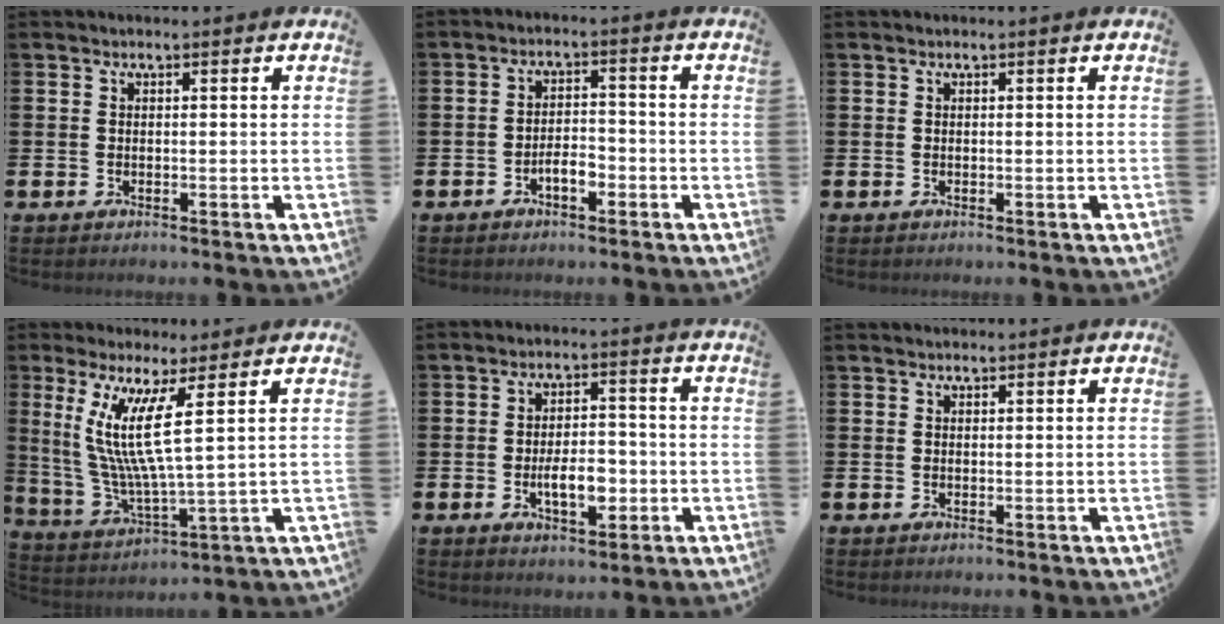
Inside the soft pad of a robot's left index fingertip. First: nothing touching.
{"total": 3.2, "force": [-1.8, 1.4, 2.3], "torque": [-0.034, 0.007, -0.037]}
{"total": 0.0}
{"total": 10.1, "force": [5.1, 1.3, 8.6], "torque": [-0.169, -0.023, 0.089]}
{"total": 5.5, "force": [-1.4, 2.8, 4.5], "torque": [-0.063, 0.003, -0.028]}
{"total": 0.7, "force": [0.7, 0.1, 0.1], "torque": [0.012, -0.004, 0.009]}